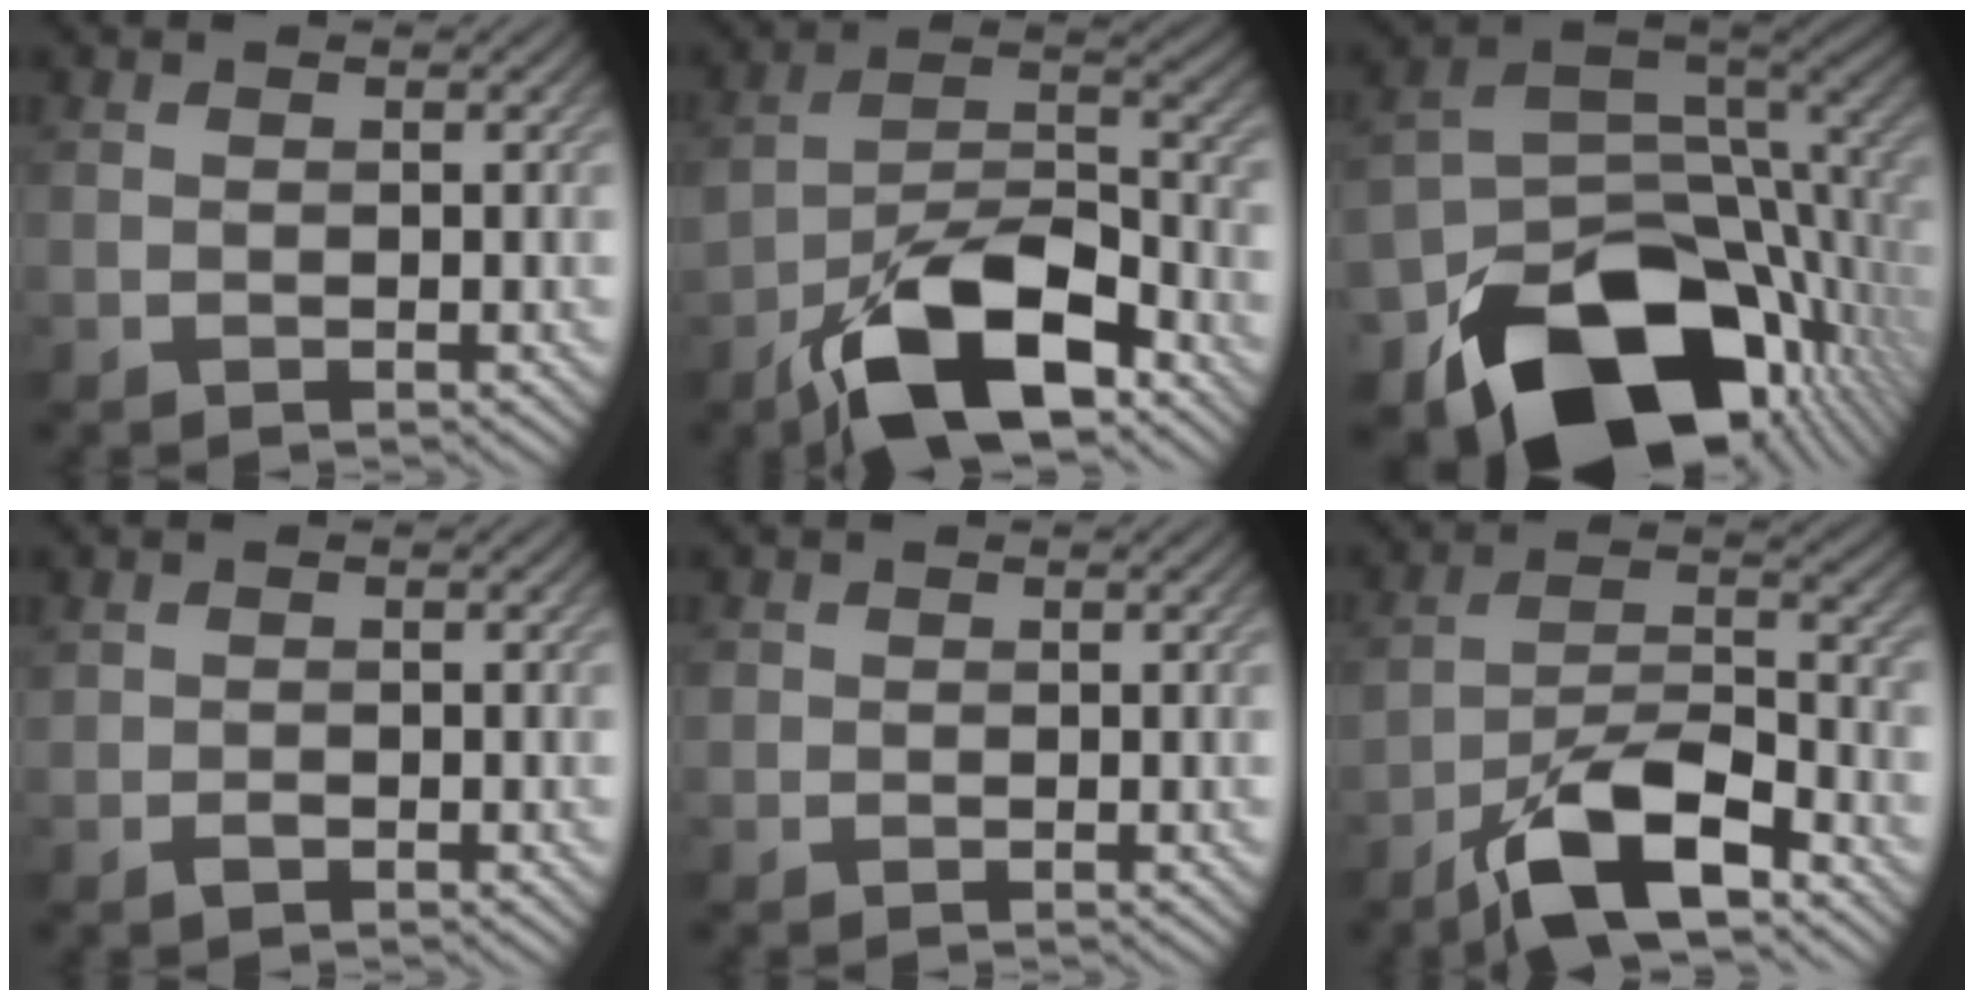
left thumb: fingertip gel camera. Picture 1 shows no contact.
{"total": 13.8, "force": [-8.5, 5.9, 9.1], "torque": [-0.161, -0.007, -0.165]}
{"total": 18.1, "force": [-9.4, 11.0, 10.9], "torque": [-0.190, -0.049, -0.139]}
{"total": 0.9, "force": [-0.3, 0.6, 0.4], "torque": [-0.009, -0.004, -0.006]}
{"total": 0.9, "force": [0.3, 0.8, 0.1], "torque": [-0.003, -0.002, 0.007]}
{"total": 10.9, "force": [-6.9, 3.7, 7.6], "torque": [-0.133, 0.004, -0.136]}